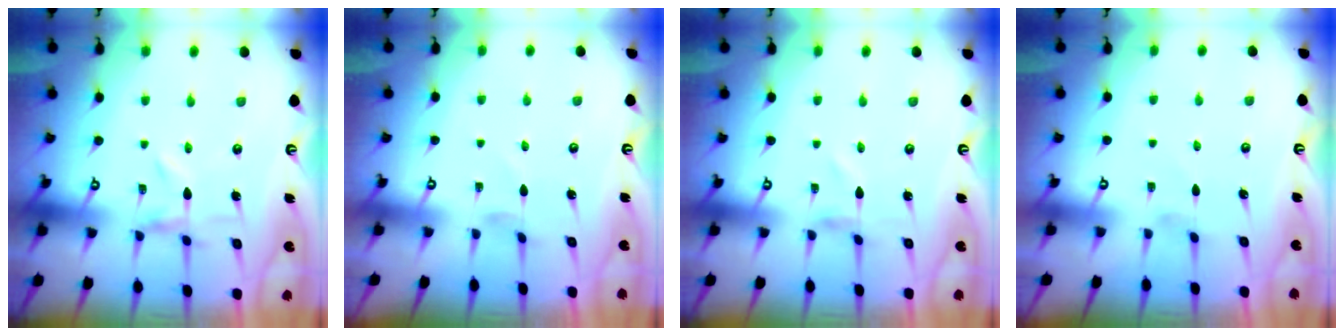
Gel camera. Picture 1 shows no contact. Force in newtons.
{"total": 0.5, "press": 0.4, "slide": 0.3}
{"total": 0.7, "press": 0.7, "slide": 0.1}
{"total": 0.0}